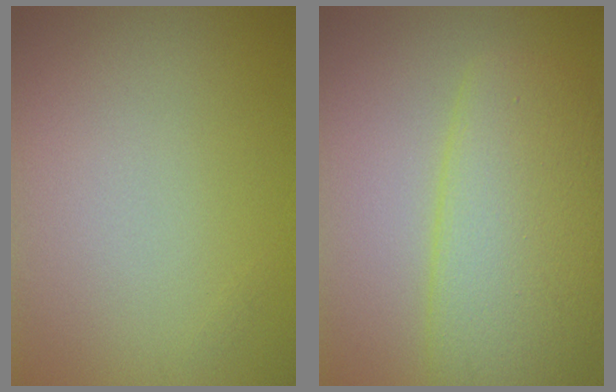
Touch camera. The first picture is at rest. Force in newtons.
{"total": 6.8, "press": 6.8, "slide": 0.1}